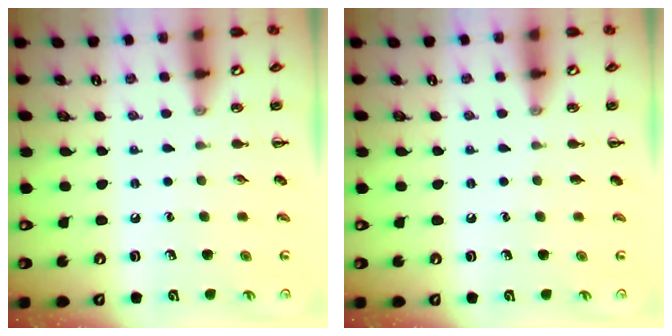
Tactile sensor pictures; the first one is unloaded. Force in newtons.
{"total": 0.0}